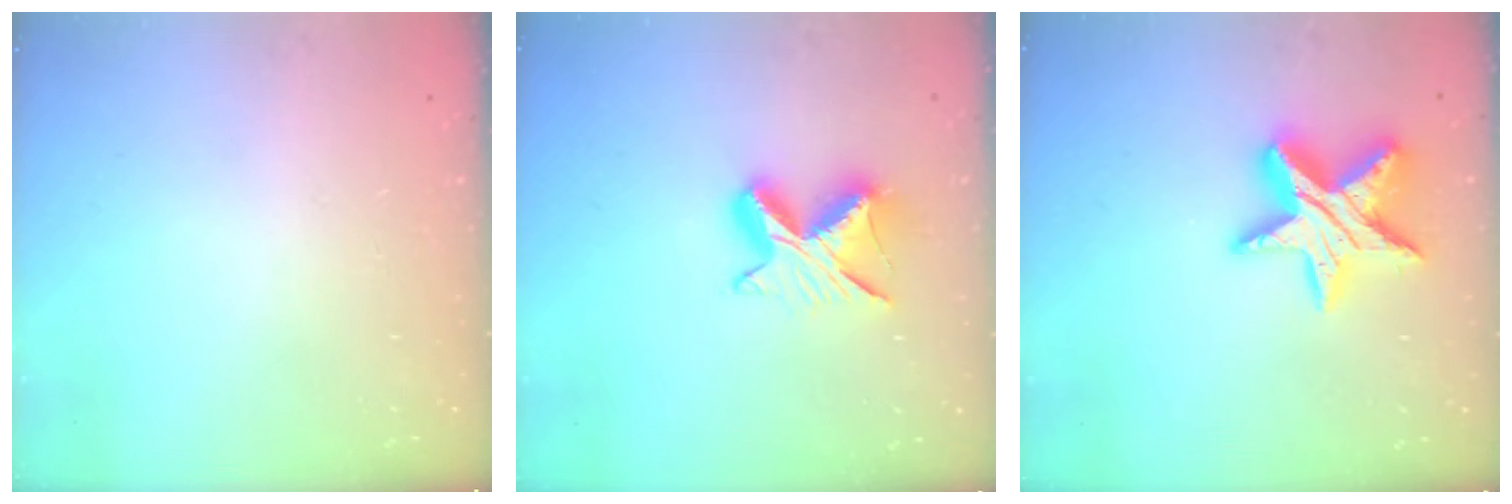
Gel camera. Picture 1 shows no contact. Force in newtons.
{"total": 9.7, "press": 9.6, "slide": 1.2}
{"total": 16.5, "press": 16.4, "slide": 1.1}